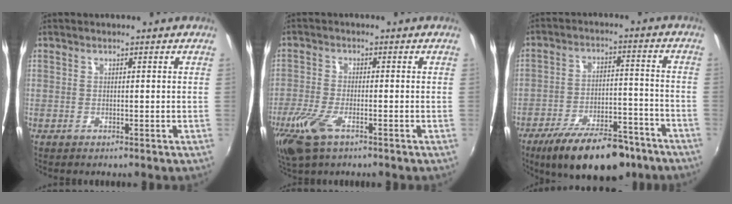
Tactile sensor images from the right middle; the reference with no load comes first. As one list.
[{"total": 8.9, "force": [-4.9, 3.6, 6.6], "torque": [-0.159, -0.028, -0.093]}, {"total": 18.8, "force": [-14.1, 6.8, 10.5], "torque": [-0.186, -0.017, -0.204]}]